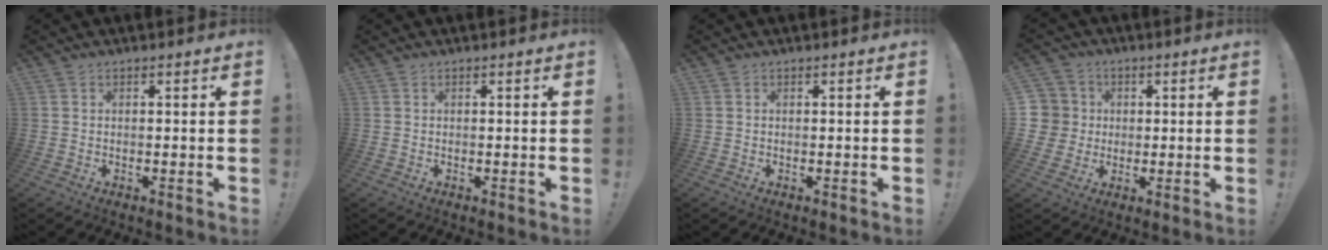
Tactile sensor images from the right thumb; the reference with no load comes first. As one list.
[{"total": 0.0}, {"total": 0.0}, {"total": 7.0, "force": [0.6, 6.8, 1.4], "torque": [-0.027, 0.002, 0.016]}]